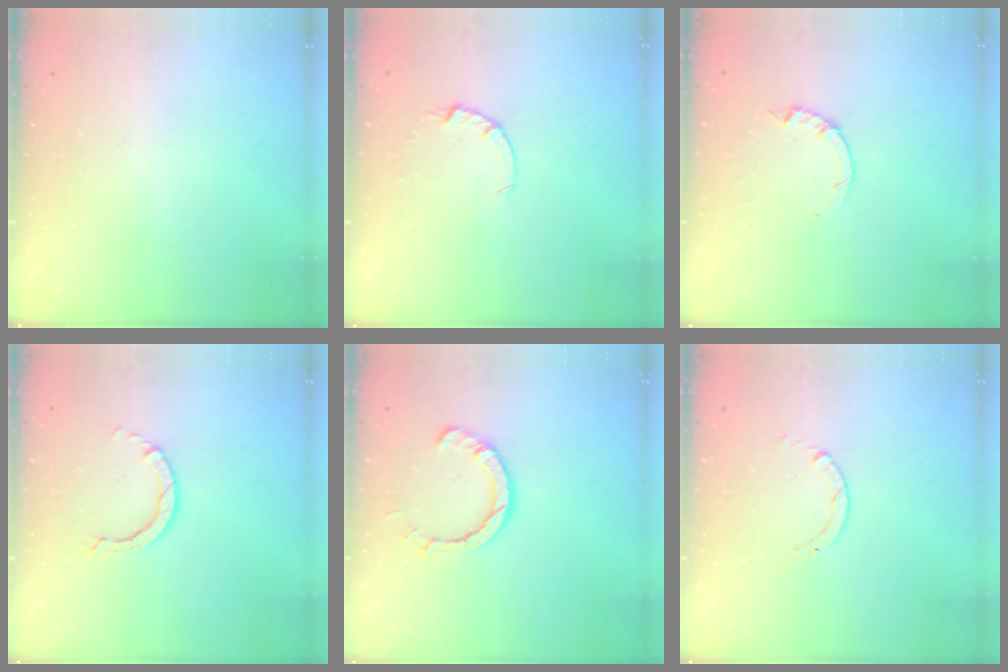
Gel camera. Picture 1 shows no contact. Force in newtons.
{"total": 2.6, "press": 2.6, "slide": 0.4}
{"total": 0.9, "press": 0.8, "slide": 0.2}
{"total": 2.8, "press": 2.8, "slide": 0.2}
{"total": 5.5, "press": 5.5, "slide": 0.4}
{"total": 0.8, "press": 0.7, "slide": 0.1}